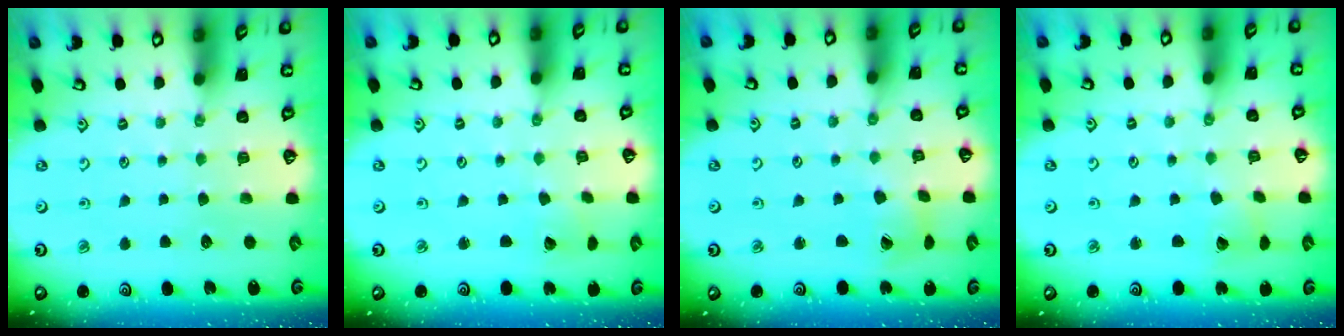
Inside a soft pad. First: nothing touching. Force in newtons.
{"total": 2.0, "press": 2.0, "slide": 0.2}
{"total": 4.2, "press": 4.2, "slide": 0.5}
{"total": 3.1, "press": 3.1, "slide": 0.4}